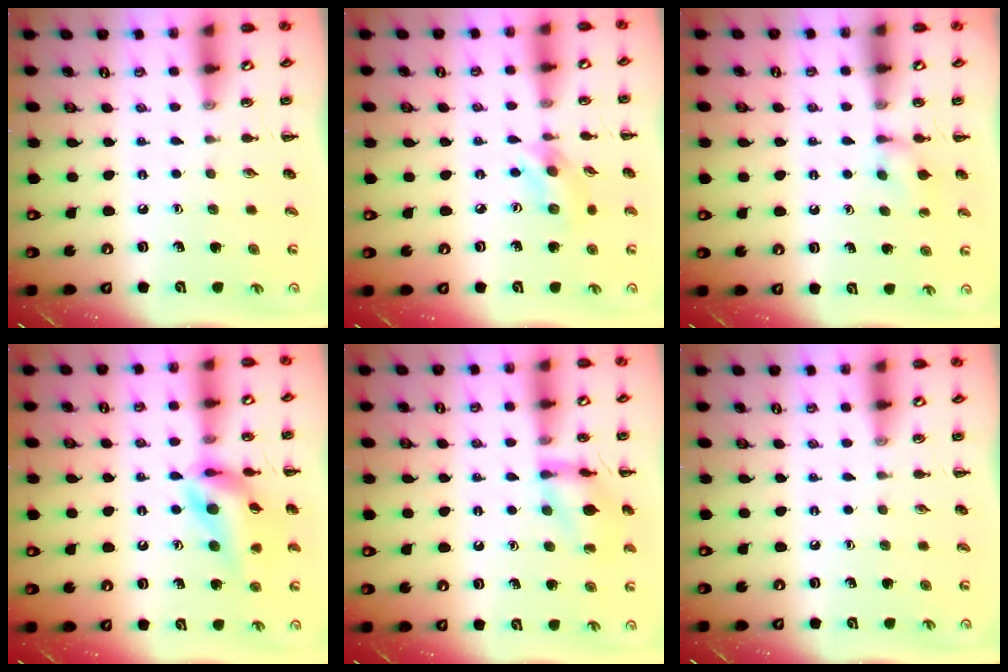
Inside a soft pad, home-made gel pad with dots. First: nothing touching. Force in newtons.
{"total": 5.2, "press": 5.2, "slide": 0.5}
{"total": 5.9, "press": 5.6, "slide": 1.6}
{"total": 13.4, "press": 13.0, "slide": 3.0}
{"total": 12.6, "press": 12.6, "slide": 0.6}
{"total": 0.0}